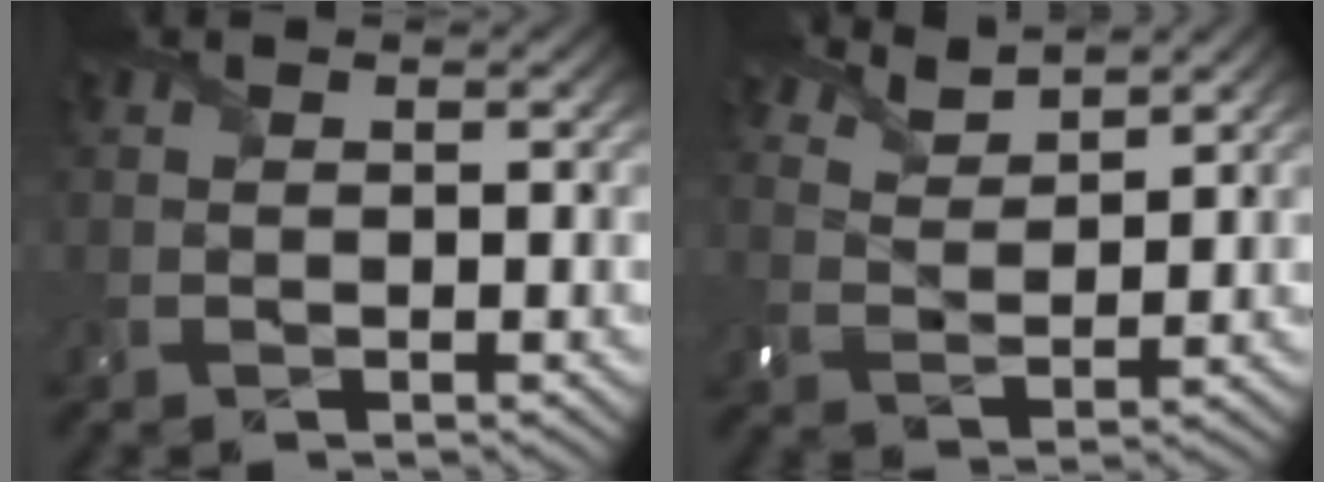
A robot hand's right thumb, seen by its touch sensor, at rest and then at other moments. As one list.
[{"total": 4.1, "force": [3.7, 1.0, 1.5], "torque": [-0.043, 0.000, 0.083]}]